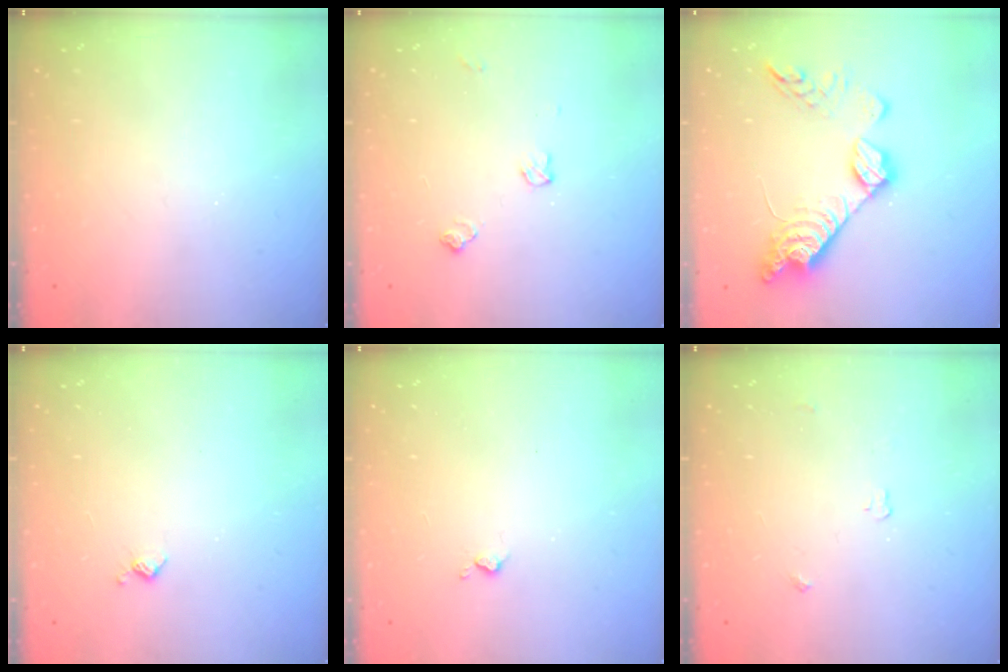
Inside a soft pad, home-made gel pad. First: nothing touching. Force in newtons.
{"total": 8.4, "press": 8.4, "slide": 0.8}
{"total": 16.0, "press": 15.9, "slide": 1.1}
{"total": 3.9, "press": 3.9, "slide": 0.8}
{"total": 2.2, "press": 2.1, "slide": 0.5}
{"total": 2.8, "press": 2.8, "slide": 0.5}